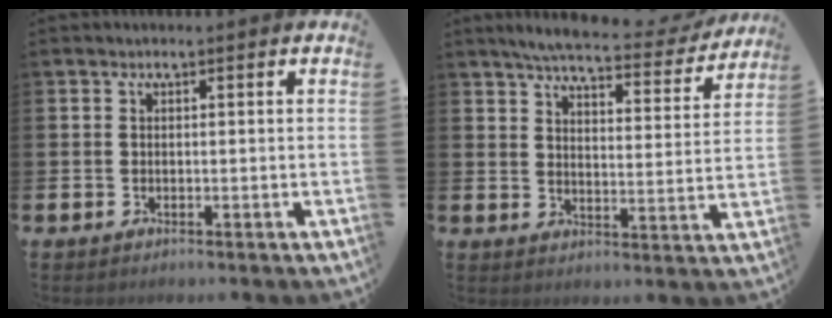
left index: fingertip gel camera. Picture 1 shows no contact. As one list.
[{"total": 6.1, "force": [5.6, 0.8, 2.3], "torque": [-0.050, -0.037, 0.090]}]